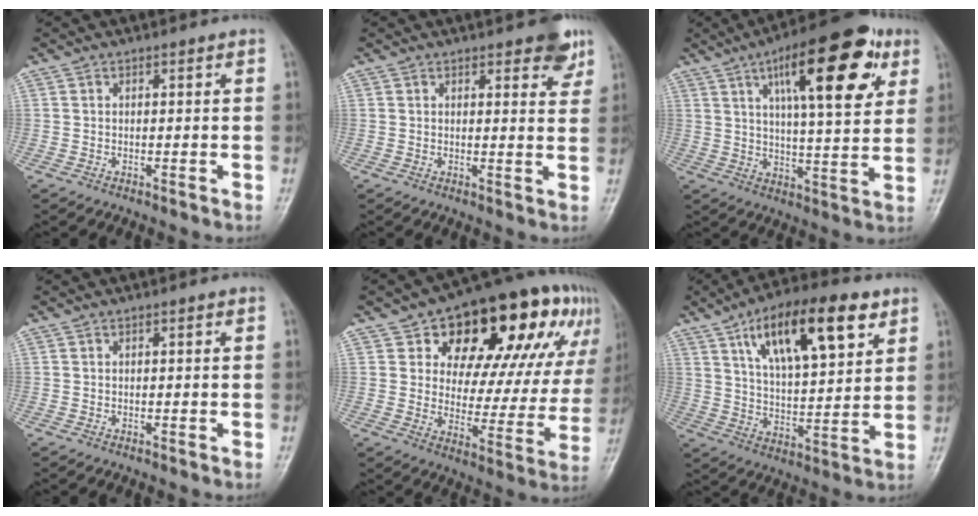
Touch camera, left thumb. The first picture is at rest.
{"total": 5.6, "force": [3.6, 2.1, 3.8], "torque": [-0.022, -0.016, 0.040]}
{"total": 20.5, "force": [8.9, 6.6, 17.2], "torque": [-0.222, -0.017, 0.128]}
{"total": 0.0}
{"total": 26.1, "force": [12.1, 13.5, 18.9], "torque": [-0.215, 0.010, 0.179]}
{"total": 19.3, "force": [9.4, 7.5, 15.1], "torque": [-0.213, -0.026, 0.159]}